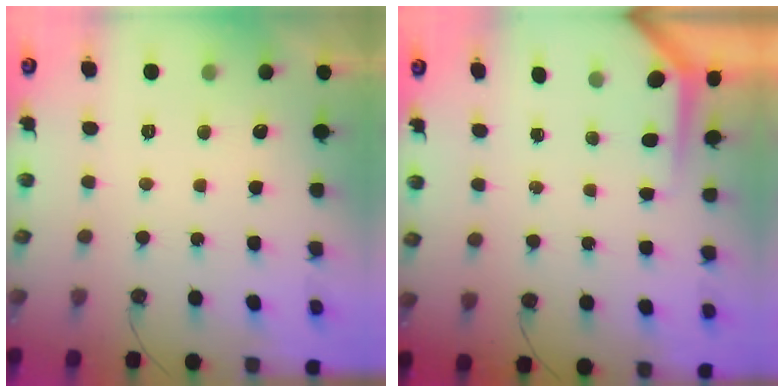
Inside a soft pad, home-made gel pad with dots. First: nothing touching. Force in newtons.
{"total": 3.9, "press": 3.9, "slide": 0.2}